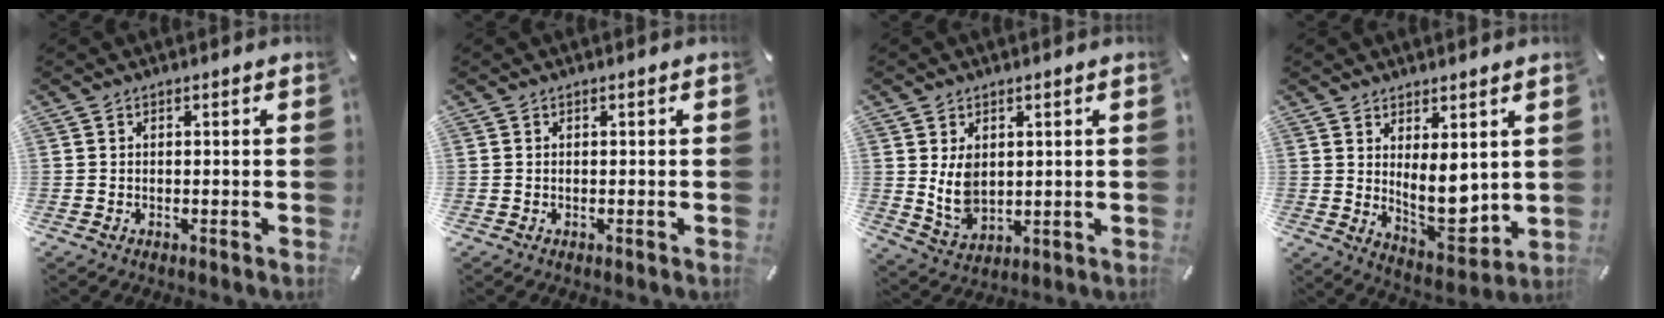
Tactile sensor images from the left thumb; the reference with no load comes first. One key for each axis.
{"total": 0.0}
{"total": 6.9, "fx": 1.9, "fy": 5.1, "fz": 4.2, "tx": -0.095, "ty": -0.014, "tz": 0.032}
{"total": 9.5, "fx": 2.7, "fy": 5.0, "fz": 7.5, "tx": -0.101, "ty": -0.041, "tz": 0.054}